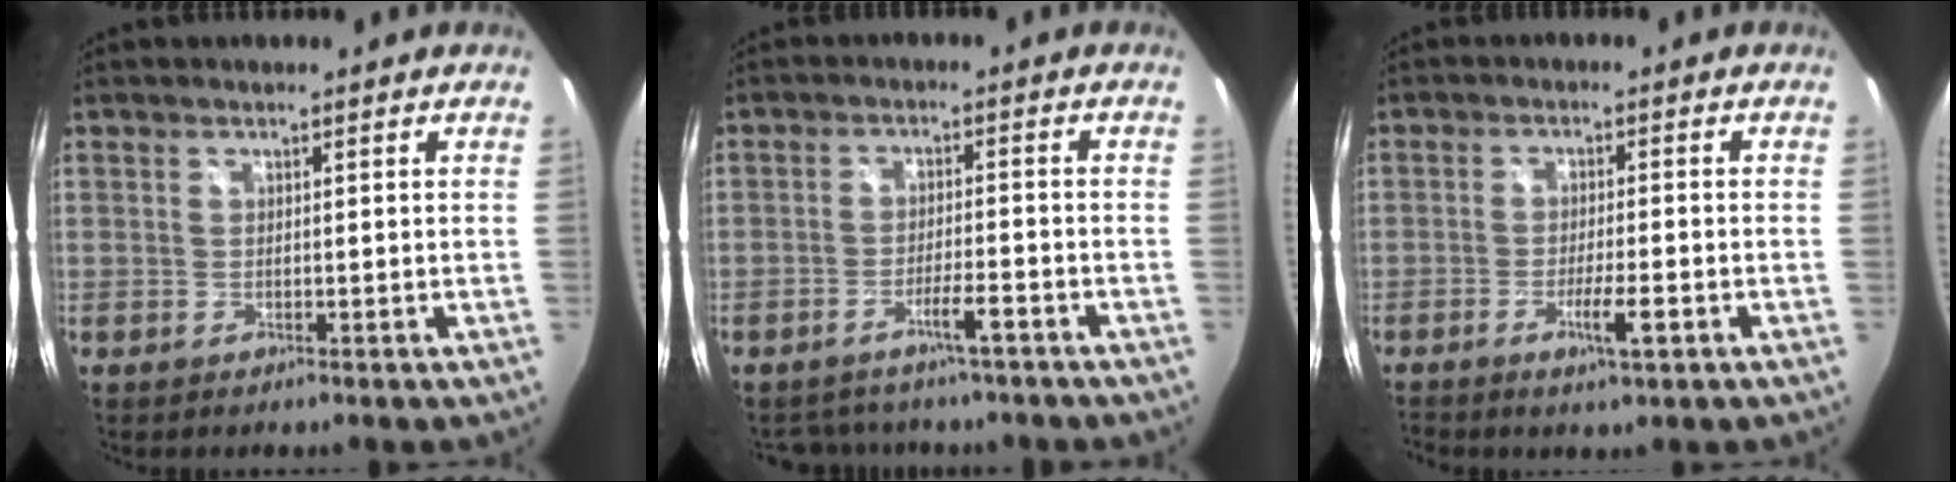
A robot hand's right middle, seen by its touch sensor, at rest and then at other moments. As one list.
[{"total": 6.6, "force": [-5.6, 1.8, 3.0], "torque": [-0.066, -0.001, -0.083]}, {"total": 4.7, "force": [-2.5, 0.4, 4.0], "torque": [-0.082, -0.008, -0.044]}]